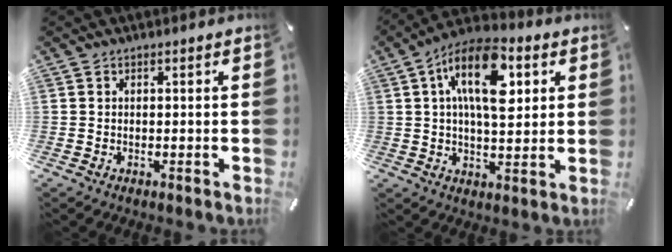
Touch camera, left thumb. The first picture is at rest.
{"total": 15.5, "force": [5.1, 7.9, 12.3], "torque": [-0.203, -0.008, 0.082]}